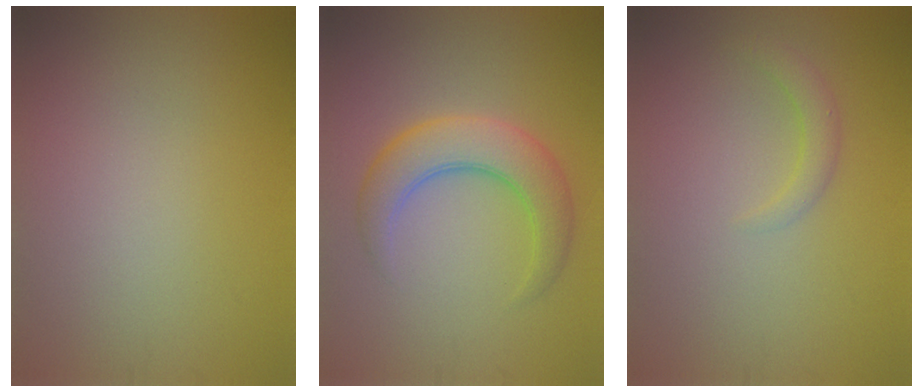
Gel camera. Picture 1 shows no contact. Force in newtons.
{"total": 5.2, "press": 5.2, "slide": 0.1}
{"total": 1.6, "press": 1.6, "slide": 0.2}